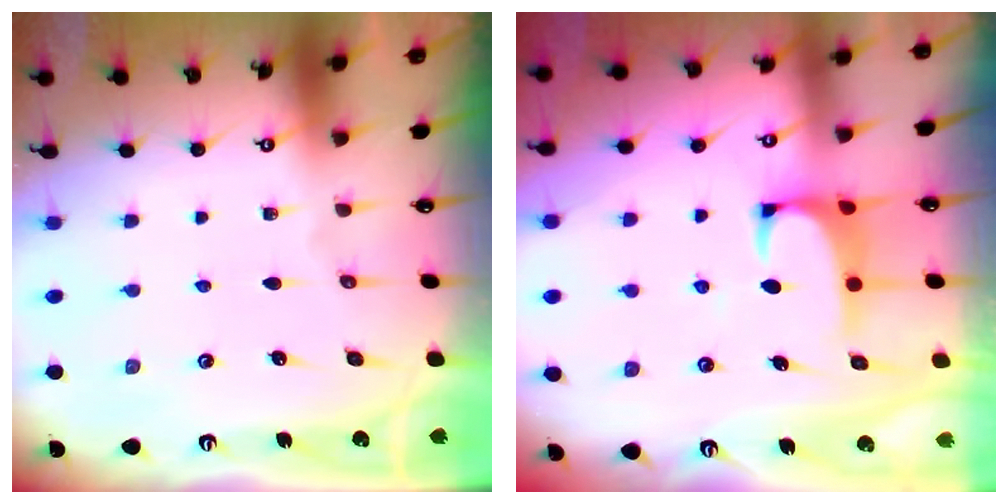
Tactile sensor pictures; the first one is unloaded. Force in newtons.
{"total": 1.2, "press": 1.0, "slide": 0.5}